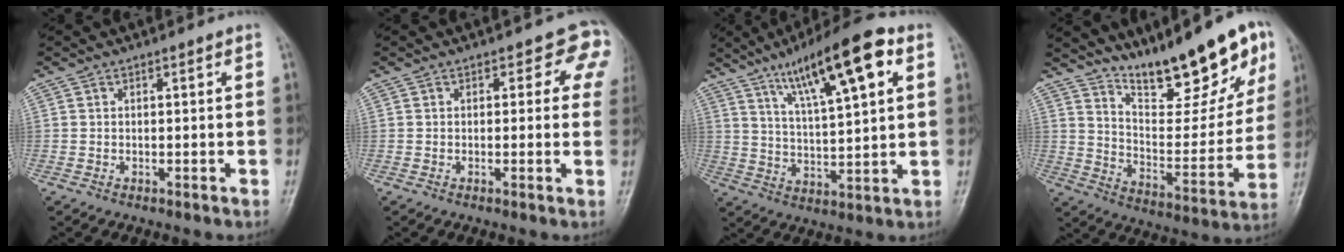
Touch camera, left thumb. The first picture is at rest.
{"total": 5.2, "force": [2.3, 3.5, 3.1], "torque": [0.012, -0.003, 0.007]}
{"total": 17.0, "force": [8.1, 4.2, 14.3], "torque": [-0.218, -0.012, 0.136]}
{"total": 19.7, "force": [14.0, 5.2, 12.8], "torque": [-0.143, -0.081, 0.229]}